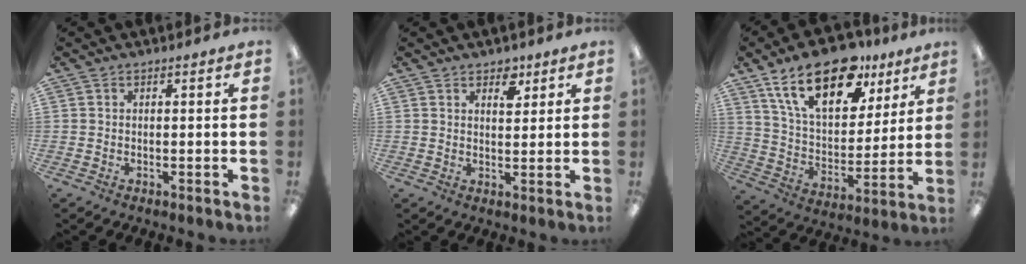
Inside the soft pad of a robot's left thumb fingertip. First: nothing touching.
{"total": 4.3, "force": [2.9, 2.5, 2.0], "torque": [-0.004, -0.014, 0.046]}
{"total": 21.4, "force": [13.4, 10.6, 12.9], "torque": [-0.216, -0.059, 0.234]}